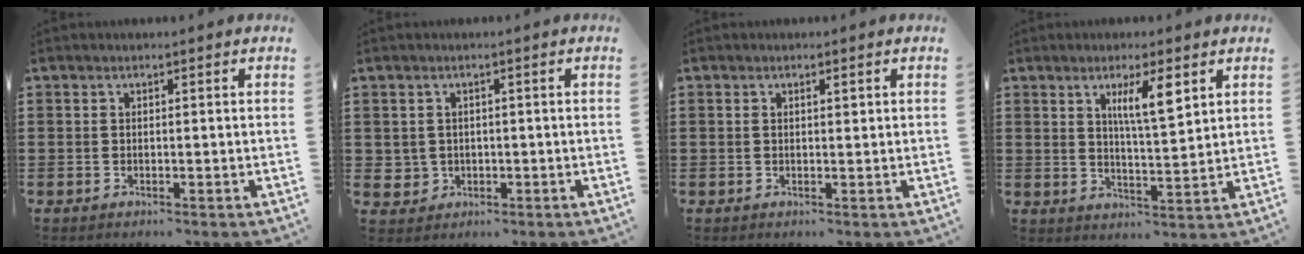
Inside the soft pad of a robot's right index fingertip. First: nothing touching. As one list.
[{"total": 1.8, "force": [0.1, 1.8, 0.1], "torque": [-0.012, 0.006, -0.001]}, {"total": 1.0, "force": [0.3, 0.3, 0.9], "torque": [-0.018, 0.003, 0.004]}, {"total": 6.1, "force": [3.0, 1.3, 5.1], "torque": [-0.094, 0.001, 0.046]}]